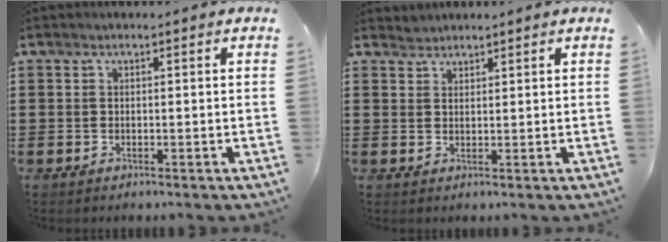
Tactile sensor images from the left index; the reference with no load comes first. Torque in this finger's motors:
{"motor_torque": [0.54, -0.60, 0.14, -0.01]}